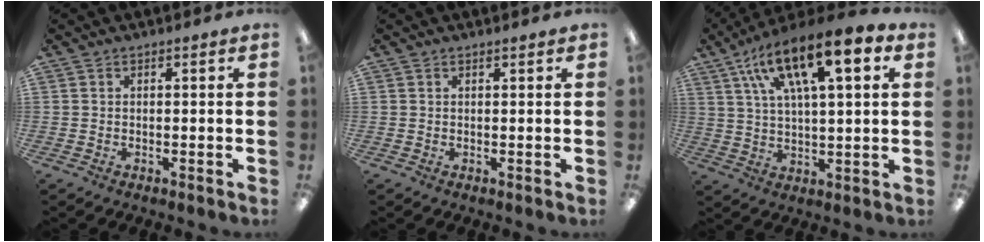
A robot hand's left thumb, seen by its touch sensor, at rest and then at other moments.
{"total": 0.5, "force": [0.5, 0.1, 0.1], "torque": [0.004, -0.002, 0.007]}
{"total": 17.8, "force": [9.8, 6.0, 13.6], "torque": [-0.239, -0.037, 0.161]}